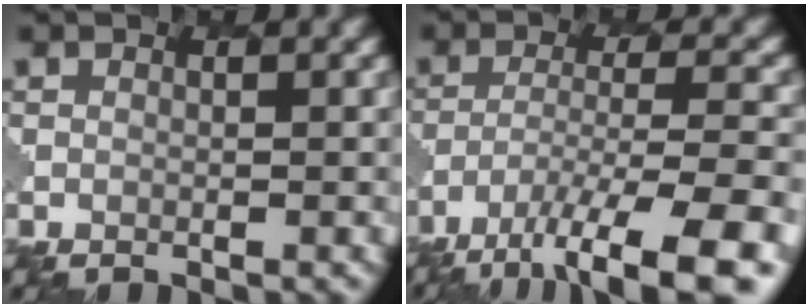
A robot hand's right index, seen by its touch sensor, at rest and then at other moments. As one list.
[{"total": 10.1, "force": [-7.0, 2.5, 6.8], "torque": [-0.125, -0.012, -0.110]}]